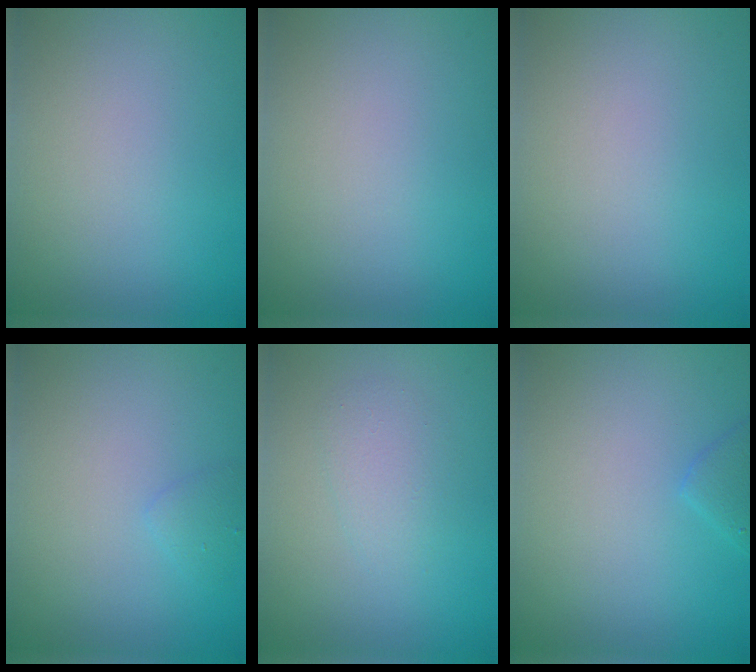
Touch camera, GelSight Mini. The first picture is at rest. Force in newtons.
{"total": 0.0}
{"total": 0.0}
{"total": 0.9, "press": 0.9, "slide": 0.0}
{"total": 1.8, "press": 1.8, "slide": 0.1}
{"total": 1.3, "press": 1.3, "slide": 0.1}